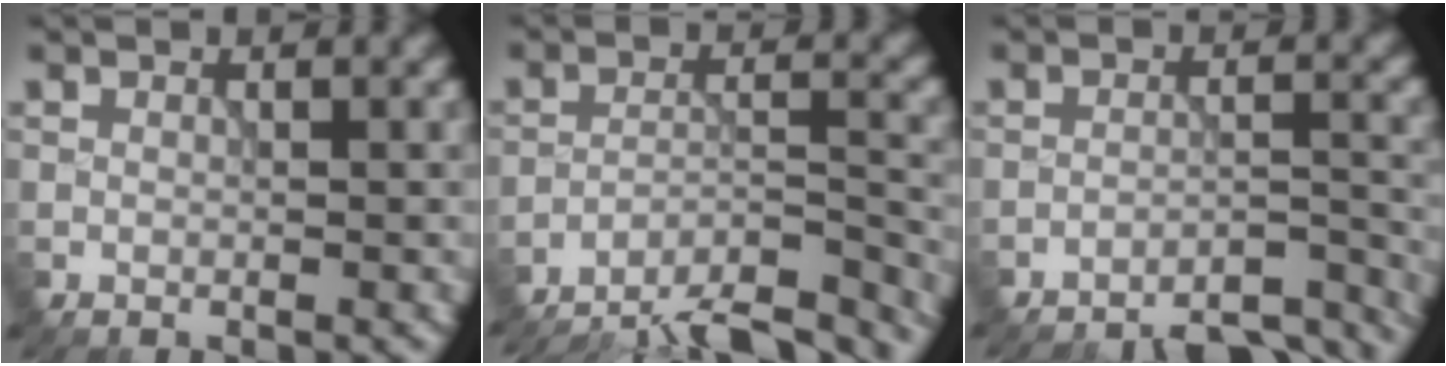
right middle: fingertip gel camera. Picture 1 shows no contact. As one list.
[{"total": 14.3, "force": [-13.2, 3.0, 4.6], "torque": [-0.062, 0.001, -0.171]}, {"total": 11.4, "force": [-10.9, 2.3, 2.6], "torque": [-0.018, 0.010, -0.125]}]